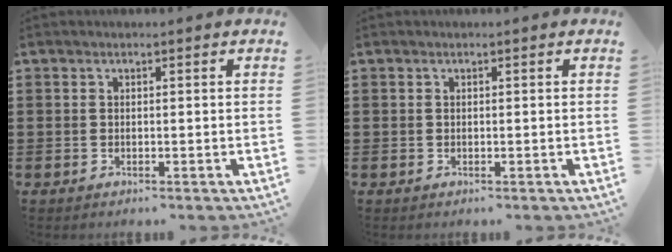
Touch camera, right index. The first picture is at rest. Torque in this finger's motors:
{"motor_torque": [-0.42, 0.02, 0.00, -0.01]}